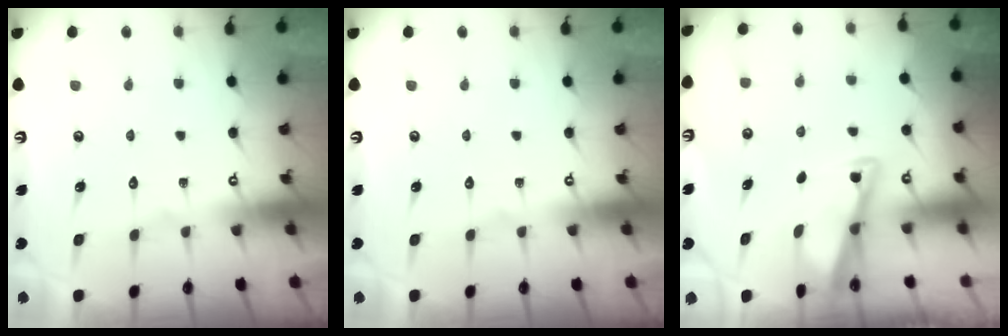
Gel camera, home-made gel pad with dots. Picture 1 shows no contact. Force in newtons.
{"total": 0.0}
{"total": 2.9, "press": 2.9, "slide": 0.4}